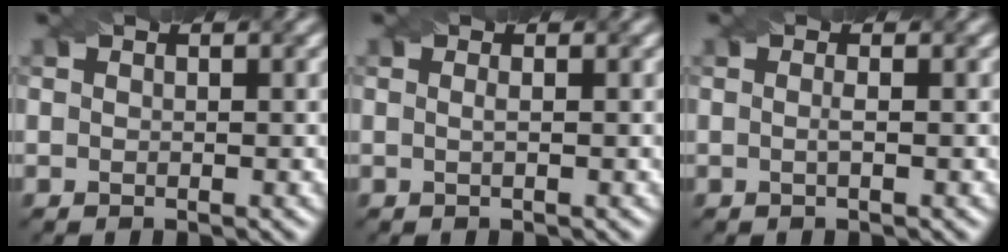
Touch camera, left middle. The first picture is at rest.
{"total": 0.7, "force": [0.0, 0.2, 0.7], "torque": [-0.014, 0.000, -0.004]}
{"total": 0.9, "force": [-0.2, 0.1, 0.8], "torque": [-0.017, 0.000, -0.005]}